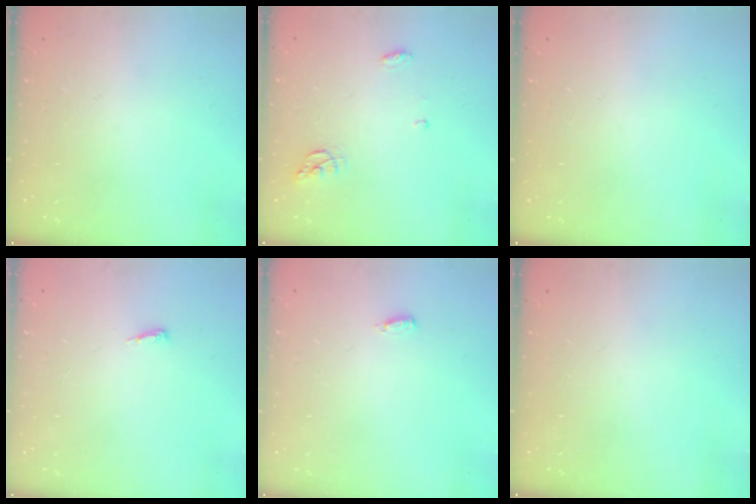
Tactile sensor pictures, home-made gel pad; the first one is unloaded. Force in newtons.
{"total": 5.2, "press": 5.2, "slide": 0.2}
{"total": 0.0}
{"total": 4.6, "press": 4.5, "slide": 0.9}
{"total": 7.1, "press": 3.0, "slide": 6.4}
{"total": 0.0}